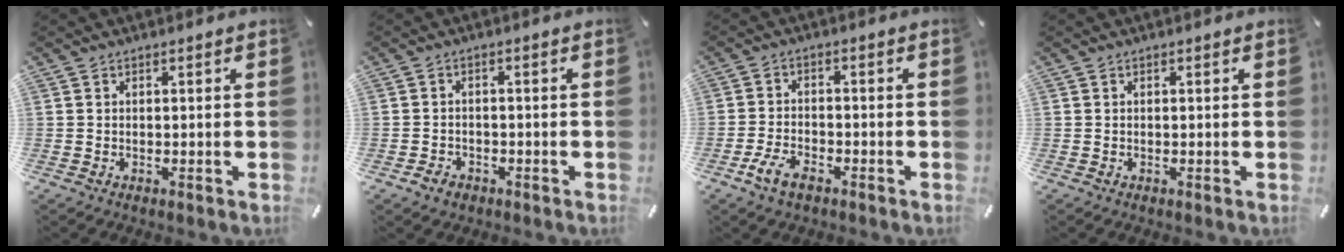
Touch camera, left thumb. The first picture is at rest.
{"total": 2.6, "force": [-1.5, 2.0, 0.8], "torque": [-0.013, 0.009, -0.031]}
{"total": 5.7, "force": [-3.3, 3.1, 3.5], "torque": [-0.081, 0.011, -0.064]}
{"total": 0.0}